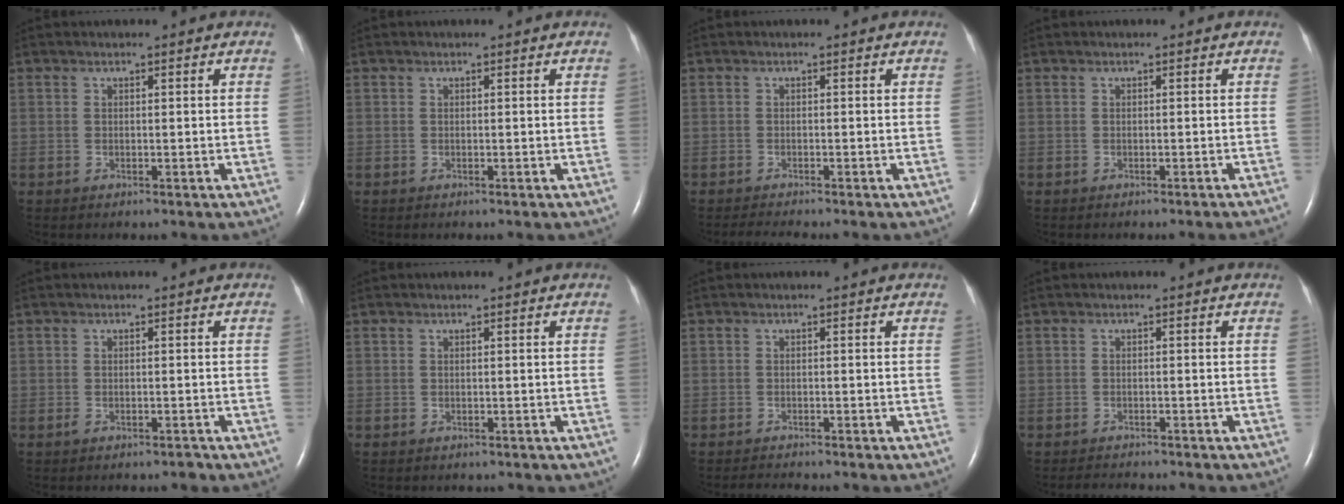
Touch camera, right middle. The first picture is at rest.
{"total": 0.0}
{"total": 1.9, "force": [-1.7, -0.6, 0.6], "torque": [-0.020, -0.009, -0.031]}
{"total": 2.2, "force": [-1.9, -0.5, 0.9], "torque": [-0.010, 0.004, -0.023]}
{"total": 1.2, "force": [-0.9, 0.4, 0.7], "torque": [-0.011, 0.000, -0.011]}
{"total": 0.5, "force": [-0.3, 0.3, 0.2], "torque": [-0.011, 0.001, 0.001]}
{"total": 1.6, "force": [-1.5, -0.1, 0.3], "torque": [-0.013, -0.007, -0.022]}
{"total": 2.5, "force": [-2.4, 0.2, 0.6], "torque": [-0.015, -0.010, -0.032]}